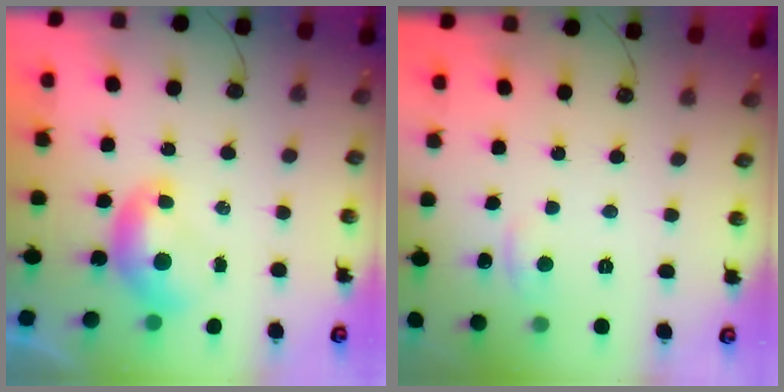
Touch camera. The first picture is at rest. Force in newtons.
{"total": 0.9, "press": 0.5, "slide": 0.7}